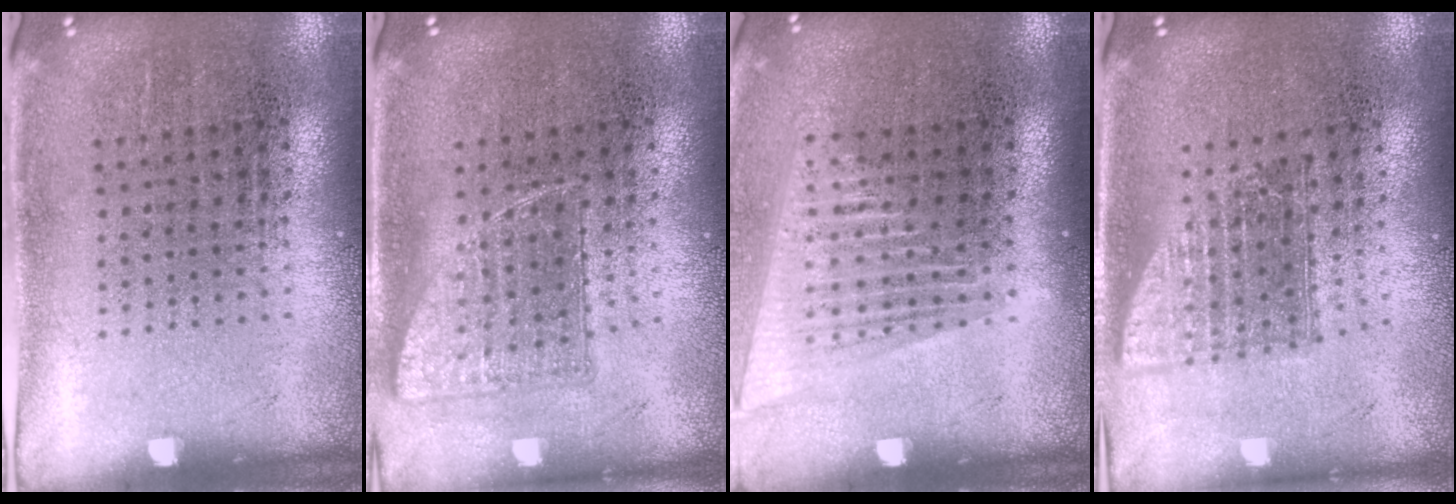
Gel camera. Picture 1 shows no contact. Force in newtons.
{"total": 0.8, "press": 0.8, "slide": 0.2}
{"total": 1.6, "press": 1.4, "slide": 0.8}
{"total": 1.6, "press": 1.2, "slide": 0.9}